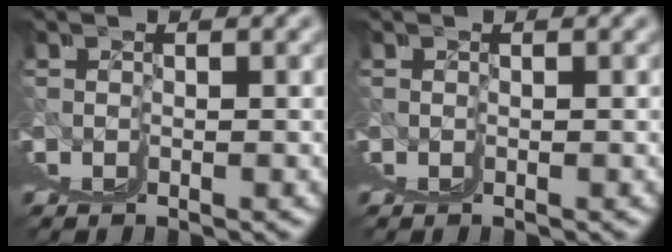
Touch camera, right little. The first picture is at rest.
{"total": 0.0}